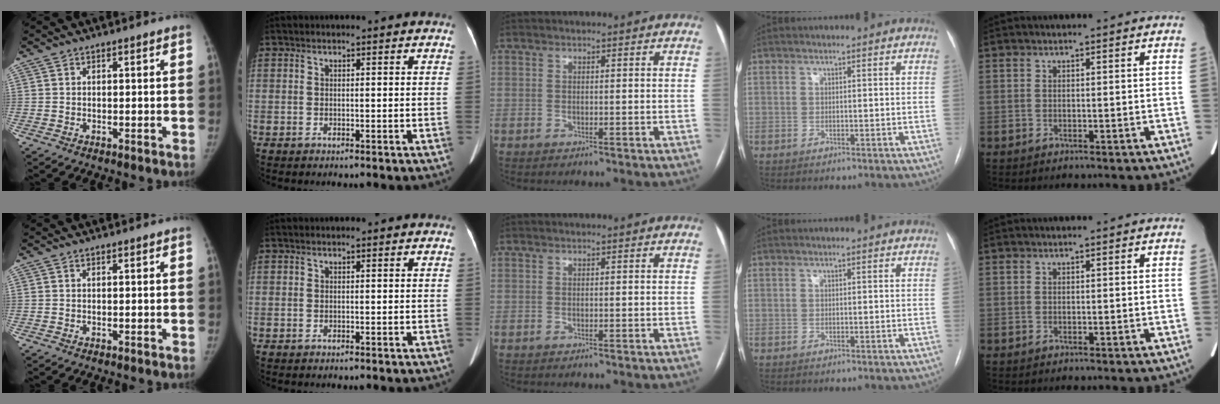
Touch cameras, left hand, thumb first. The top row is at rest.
{}